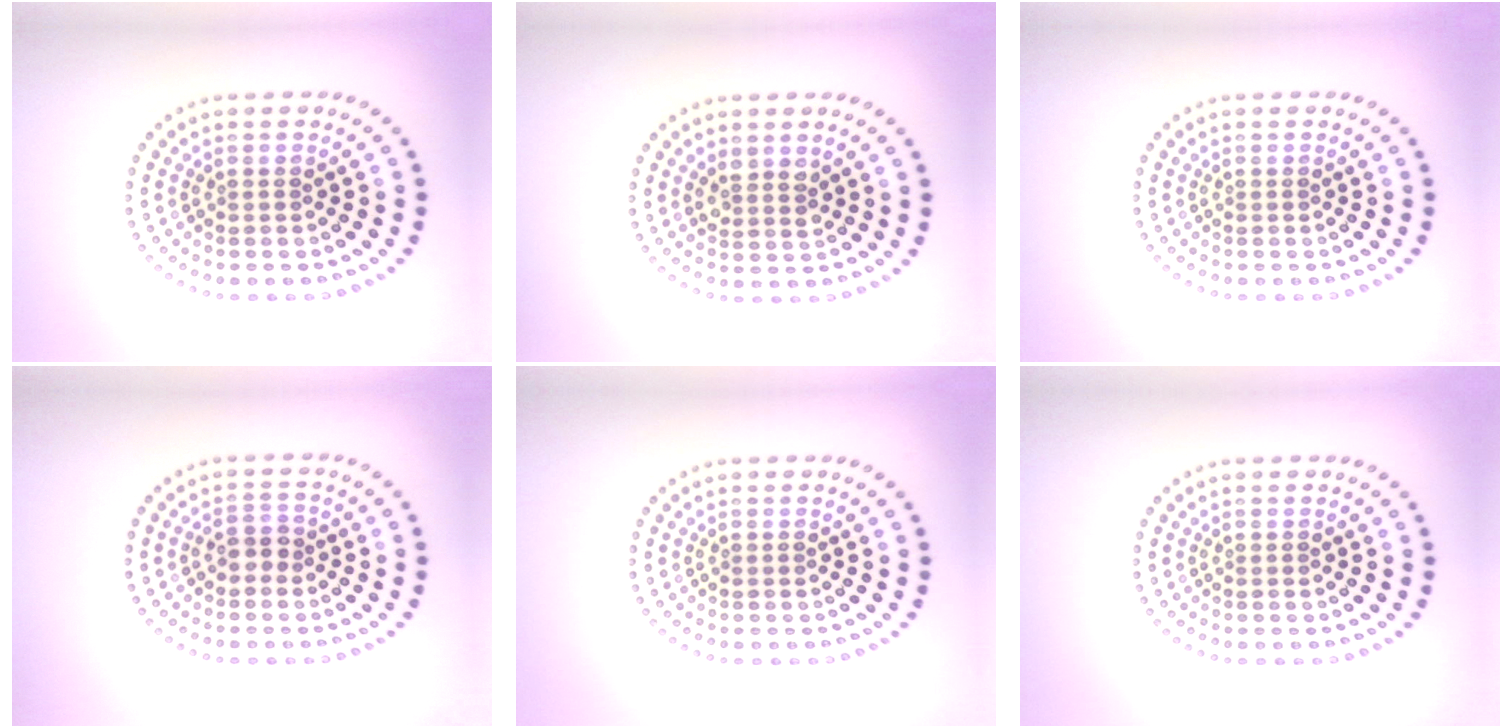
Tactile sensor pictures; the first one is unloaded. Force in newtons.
{"total": 1.8, "press": 1.5, "slide": 0.9}
{"total": 0.0}
{"total": 1.4, "press": 1.3, "slide": 0.7}
{"total": 0.0}
{"total": 0.0}